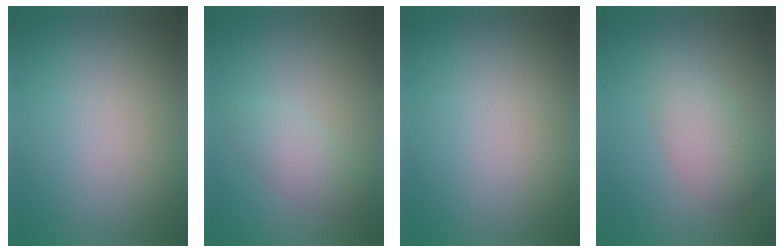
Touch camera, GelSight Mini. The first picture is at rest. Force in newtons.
{"total": 2.5, "press": 2.5, "slide": 0.1}
{"total": 0.0}
{"total": 3.4, "press": 3.4, "slide": 0.2}